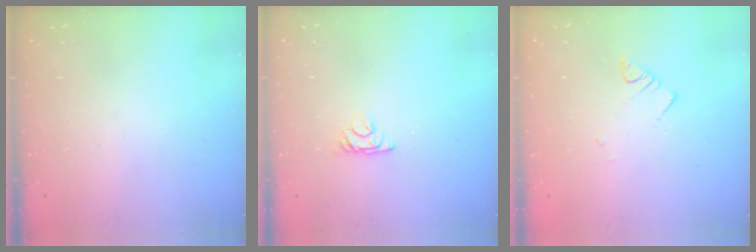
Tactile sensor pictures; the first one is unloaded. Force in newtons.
{"total": 4.3, "press": 4.3, "slide": 0.7}
{"total": 3.2, "press": 3.2, "slide": 0.3}